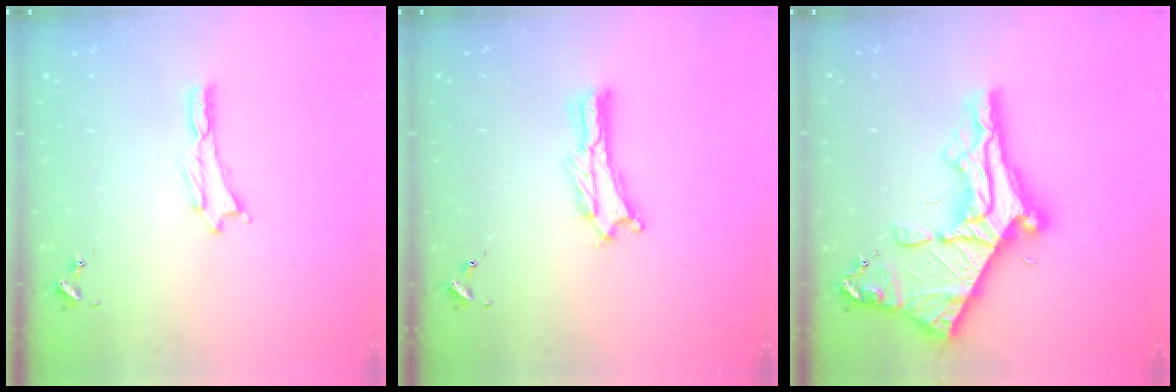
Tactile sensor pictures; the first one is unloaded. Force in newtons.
{"total": 0.8, "press": 0.7, "slide": 0.2}
{"total": 11.4, "press": 11.4, "slide": 1.1}